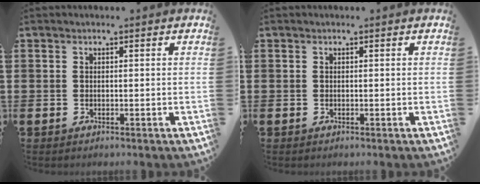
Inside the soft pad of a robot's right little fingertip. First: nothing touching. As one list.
[{"total": 0.0}]